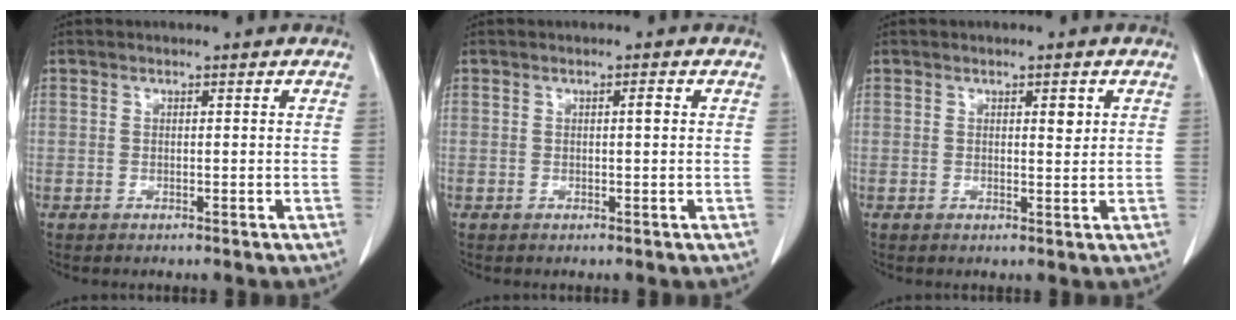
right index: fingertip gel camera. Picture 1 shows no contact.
{"total": 0.8, "force": [0.2, 0.1, 0.8], "torque": [-0.014, 0.001, 0.002]}
{"total": 1.8, "force": [0.7, 0.6, 1.5], "torque": [-0.023, -0.003, 0.011]}